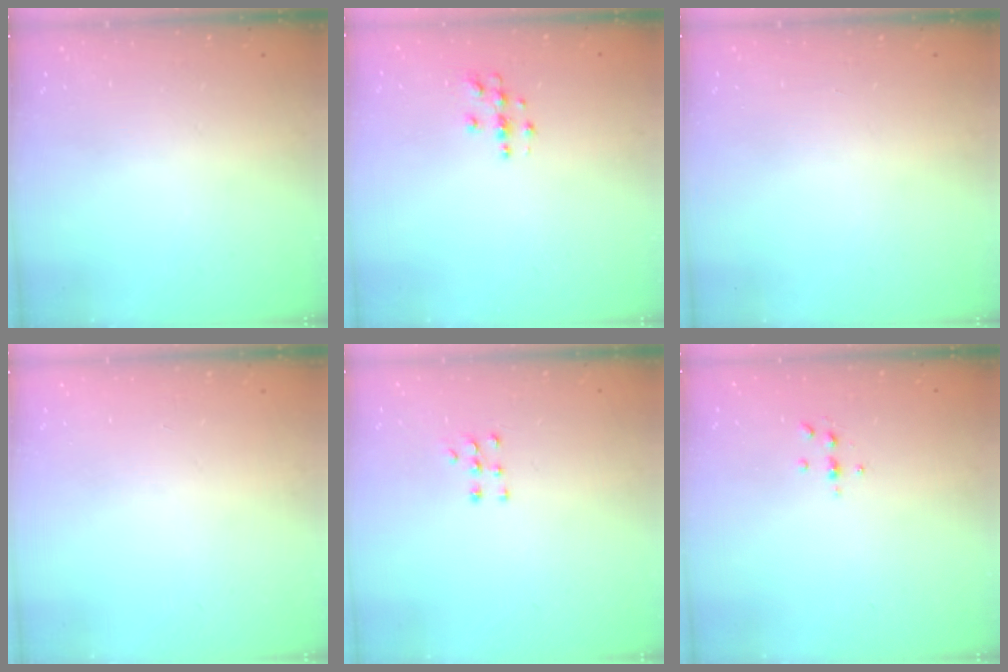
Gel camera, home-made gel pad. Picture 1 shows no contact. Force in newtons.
{"total": 3.7, "press": 3.7, "slide": 0.2}
{"total": 0.0}
{"total": 0.0}
{"total": 5.5, "press": 5.5, "slide": 0.9}
{"total": 3.9, "press": 3.9, "slide": 0.6}